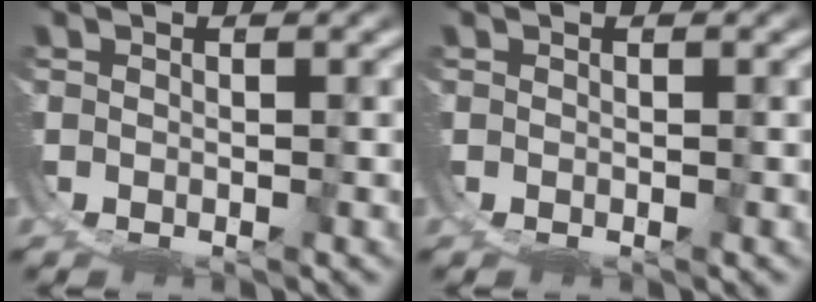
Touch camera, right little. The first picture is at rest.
{"total": 0.0}